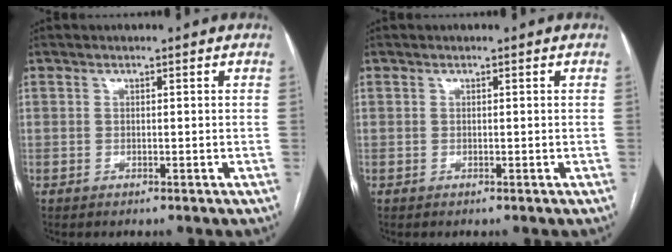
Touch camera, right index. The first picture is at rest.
{"total": 0.0}